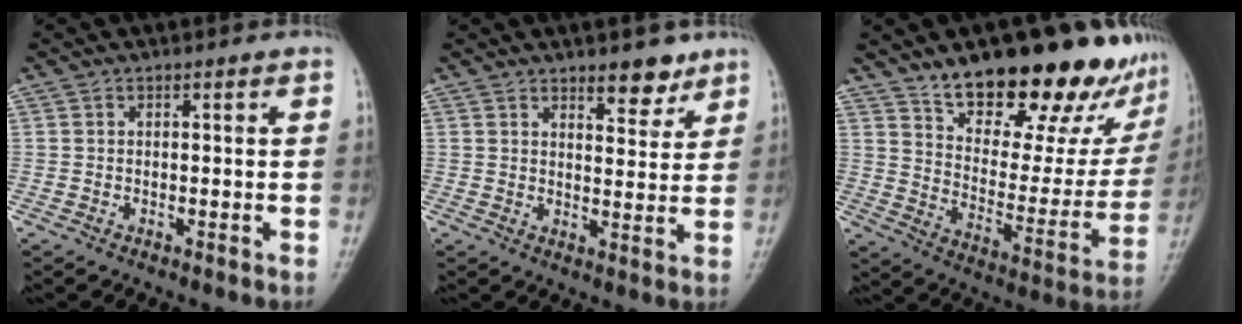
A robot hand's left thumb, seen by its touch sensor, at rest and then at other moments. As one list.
[{"total": 5.4, "force": [3.9, 2.3, 2.9], "torque": [-0.018, -0.028, 0.057]}, {"total": 23.2, "force": [17.1, 8.9, 13.0], "torque": [-0.131, -0.092, 0.252]}]